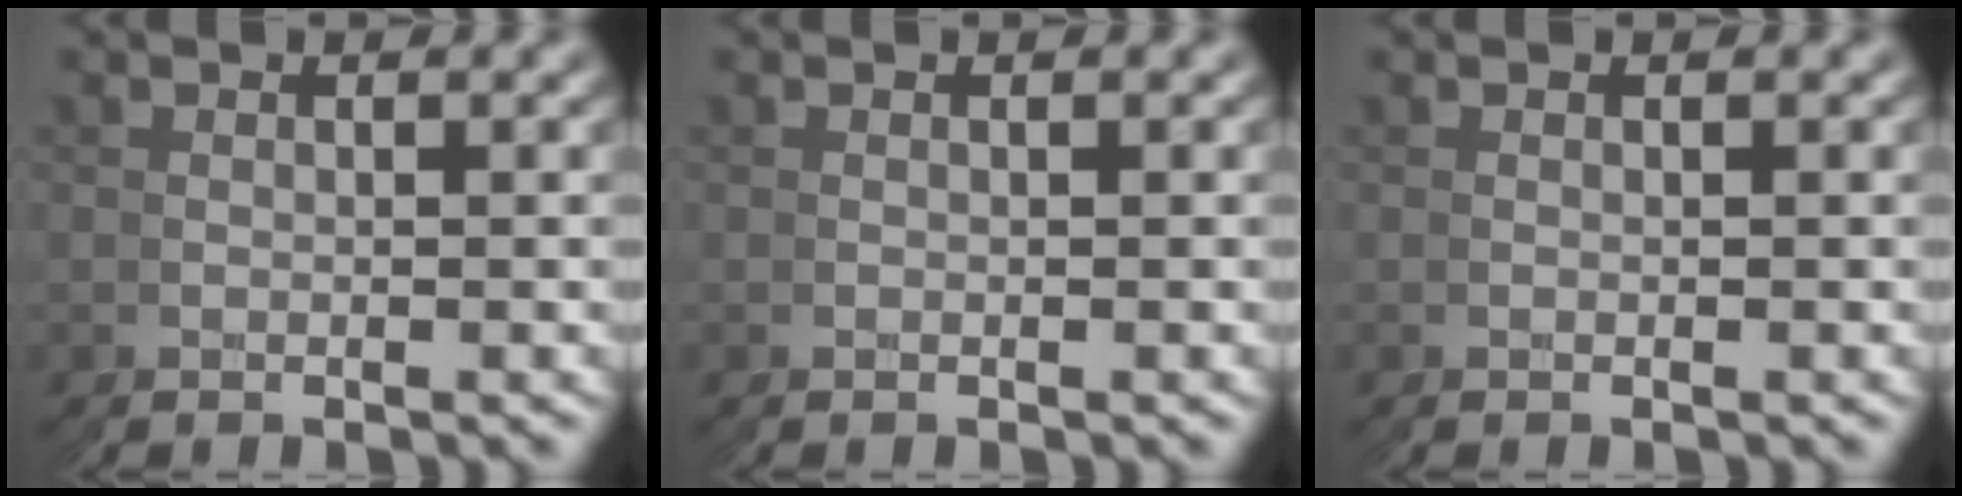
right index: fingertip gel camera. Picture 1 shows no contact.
{"total": 0.0}
{"total": 0.0}